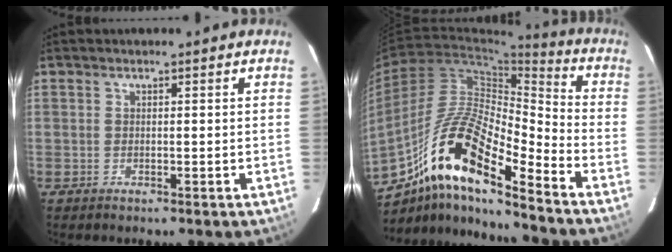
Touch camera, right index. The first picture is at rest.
{"total": 16.8, "force": [-10.4, 3.3, 12.8], "torque": [-0.241, 0.018, -0.177]}